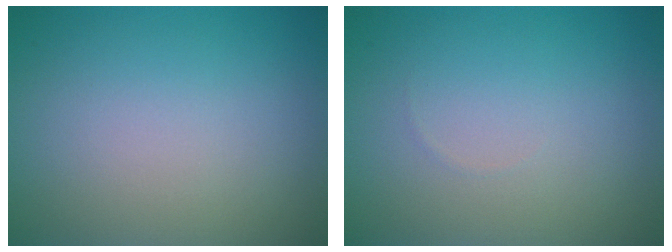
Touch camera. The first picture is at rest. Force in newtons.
{"total": 0.0}